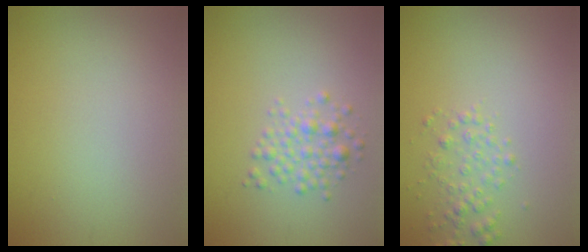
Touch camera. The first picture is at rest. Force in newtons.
{"total": 2.1, "press": 2.1, "slide": 0.2}
{"total": 1.9, "press": 1.9, "slide": 0.1}